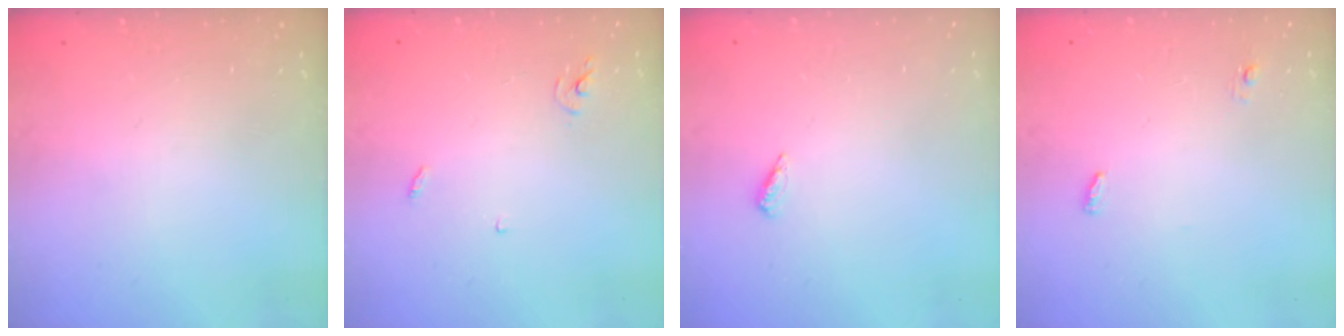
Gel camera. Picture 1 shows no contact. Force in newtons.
{"total": 3.0, "press": 3.0, "slide": 0.2}
{"total": 2.6, "press": 2.2, "slide": 1.3}
{"total": 3.5, "press": 3.4, "slide": 0.9}